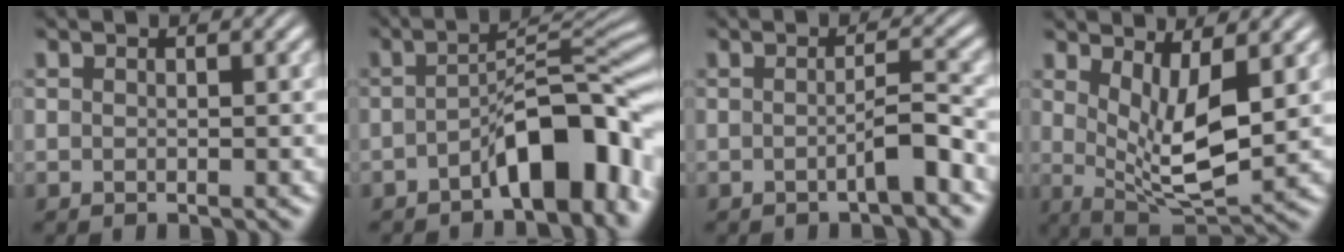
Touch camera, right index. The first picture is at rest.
{"total": 6.4, "force": [-3.0, 1.7, 5.4], "torque": [-0.073, -0.005, -0.044]}
{"total": 2.2, "force": [-1.2, 0.1, 1.8], "torque": [-0.016, 0.002, -0.025]}
{"total": 7.5, "force": [1.2, 3.4, 6.5], "torque": [-0.102, -0.029, 0.030]}